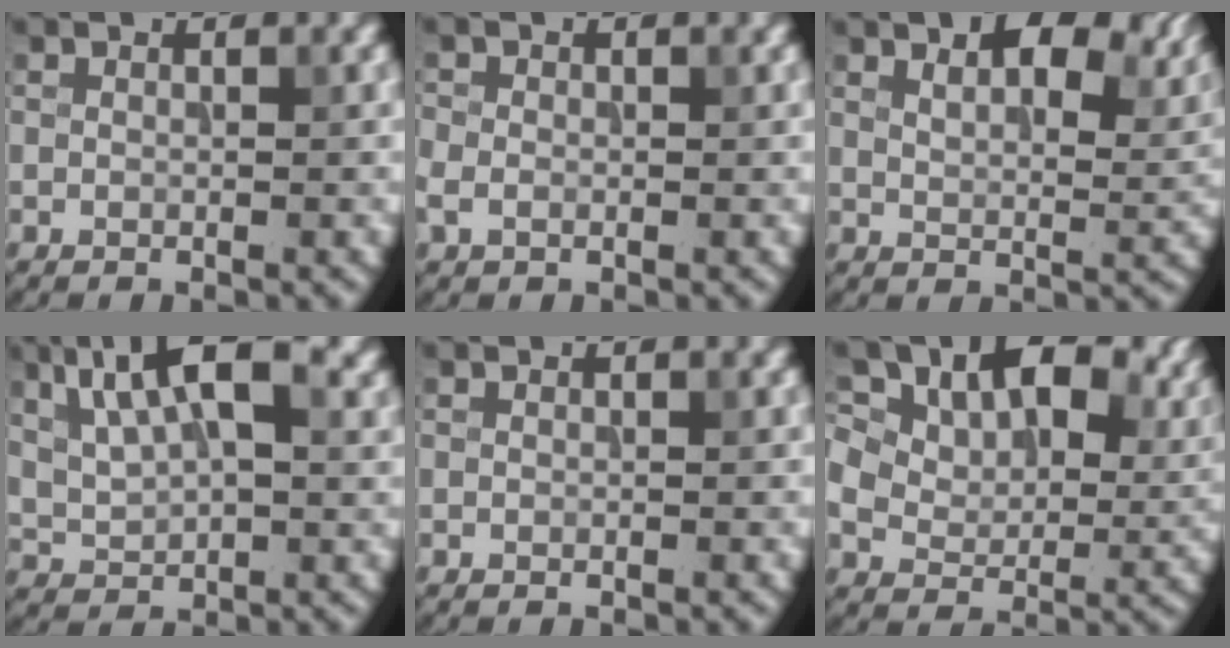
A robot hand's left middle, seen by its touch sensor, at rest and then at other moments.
{"total": 1.6, "force": [-0.5, 1.2, 0.8], "torque": [-0.020, 0.000, -0.014]}
{"total": 8.6, "force": [5.2, 3.7, 5.8], "torque": [-0.086, 0.013, 0.080]}
{"total": 9.7, "force": [4.1, 4.4, 7.7], "torque": [-0.152, 0.022, 0.067]}
{"total": 0.0}
{"total": 16.4, "force": [8.1, 9.6, 10.6], "torque": [-0.184, 0.046, 0.129]}